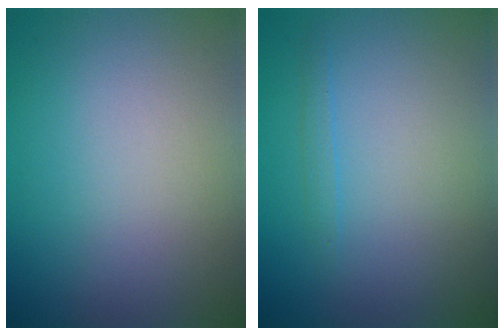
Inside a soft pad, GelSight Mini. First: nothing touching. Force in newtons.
{"total": 0.9, "press": 0.9, "slide": 0.1}